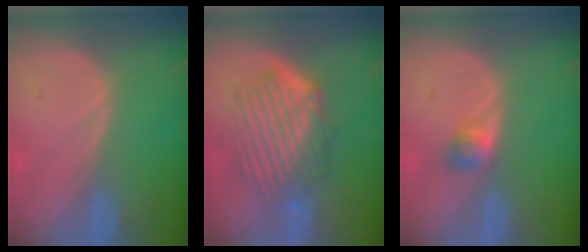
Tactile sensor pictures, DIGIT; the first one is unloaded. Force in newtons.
{"total": 9.4, "press": 8.4, "slide": 4.4}
{"total": 2.6, "press": 2.4, "slide": 1.0}